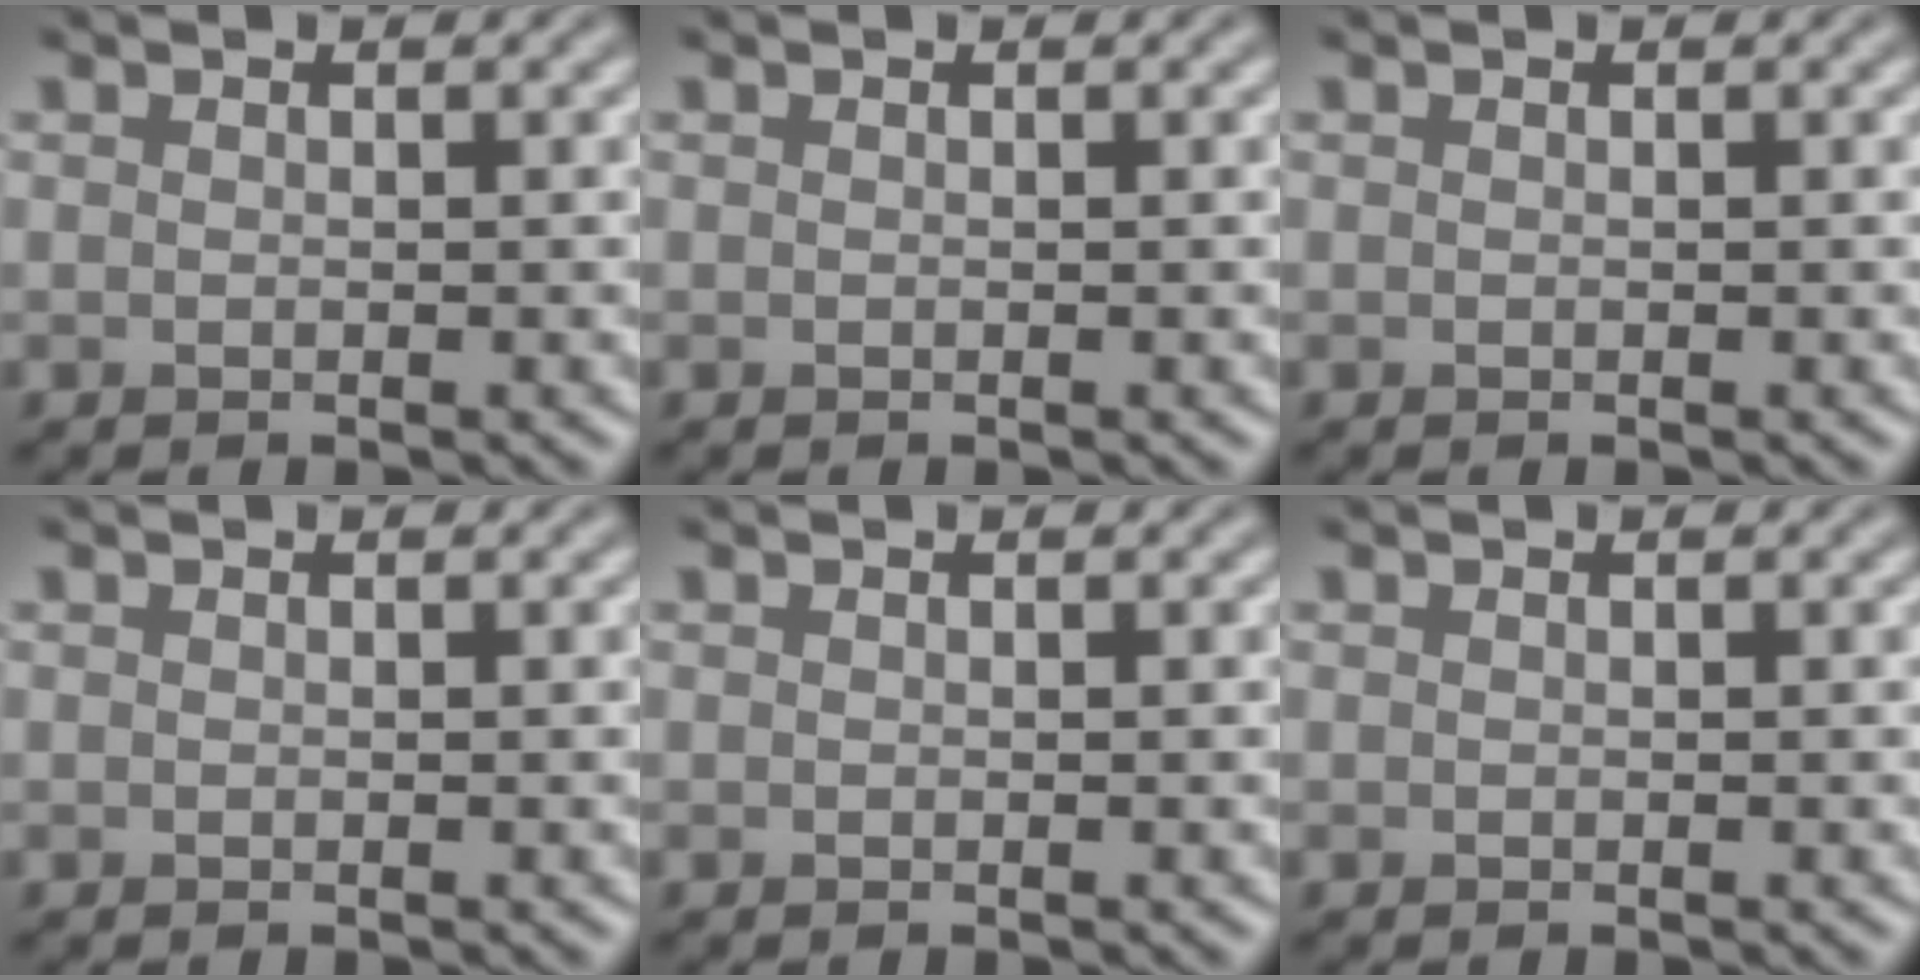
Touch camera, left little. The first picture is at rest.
{"total": 0.0}
{"total": 0.0}
{"total": 0.0}
{"total": 0.0}
{"total": 0.0}